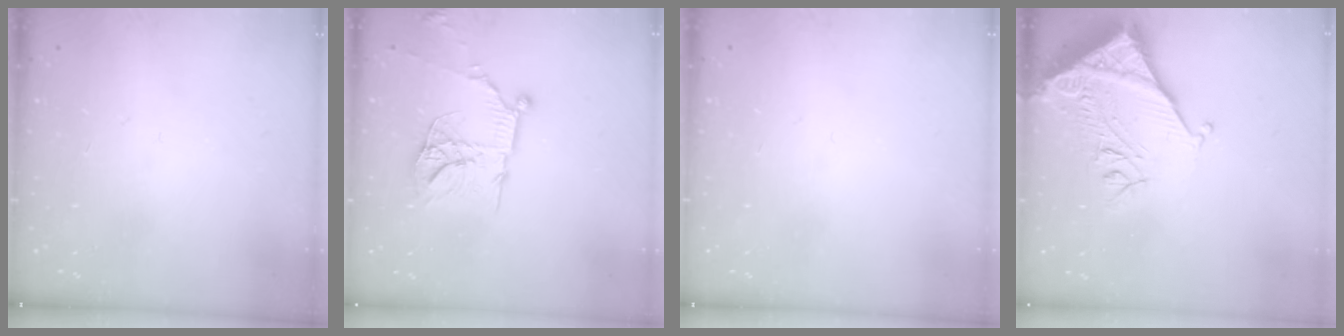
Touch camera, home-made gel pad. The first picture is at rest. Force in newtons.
{"total": 15.2, "press": 15.2, "slide": 0.8}
{"total": 0.0}
{"total": 9.6, "press": 9.5, "slide": 1.1}